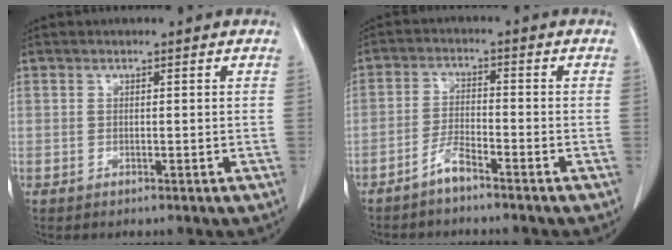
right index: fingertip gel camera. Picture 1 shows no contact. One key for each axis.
{"total": 3.3, "fx": -2.8, "fy": 0.2, "fz": 1.8, "tx": -0.041, "ty": -0.002, "tz": -0.055}